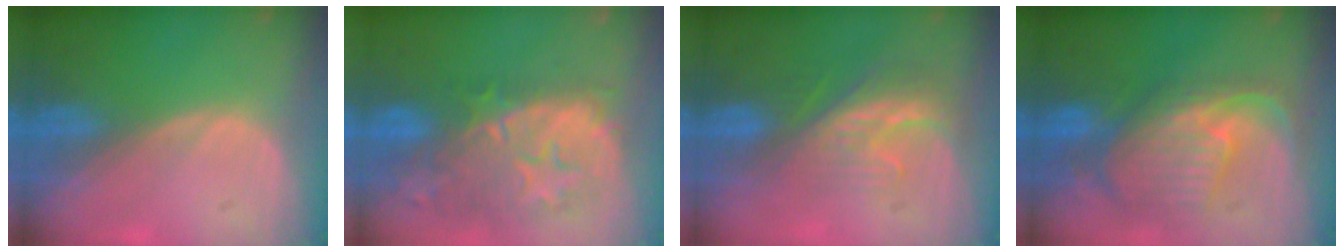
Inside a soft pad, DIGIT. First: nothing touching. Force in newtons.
{"total": 11.6, "press": 10.7, "slide": 4.5}
{"total": 8.3, "press": 7.1, "slide": 4.3}
{"total": 11.0, "press": 9.6, "slide": 5.3}